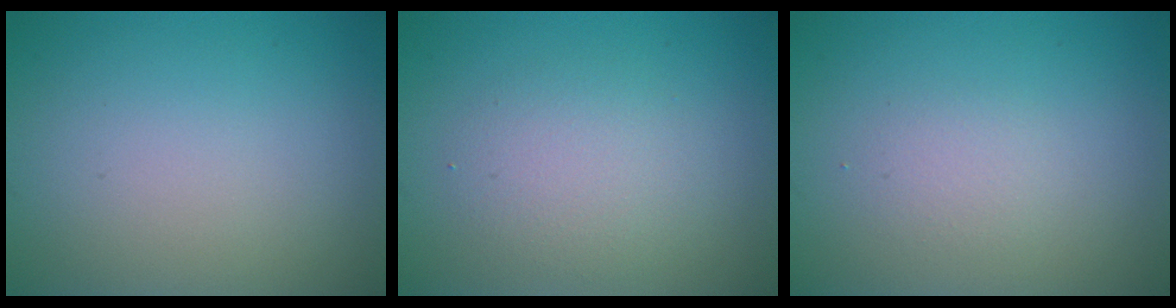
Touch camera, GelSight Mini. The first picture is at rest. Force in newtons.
{"total": 2.8, "press": 2.8, "slide": 0.2}
{"total": 1.3, "press": 1.3, "slide": 0.1}